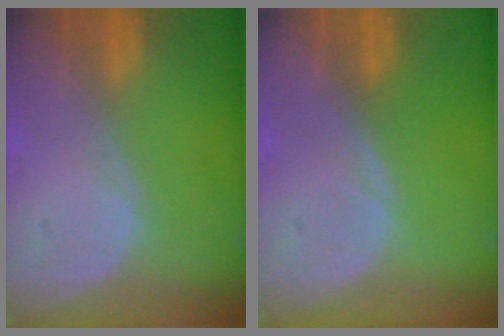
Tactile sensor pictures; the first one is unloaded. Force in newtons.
{"total": 0.0}